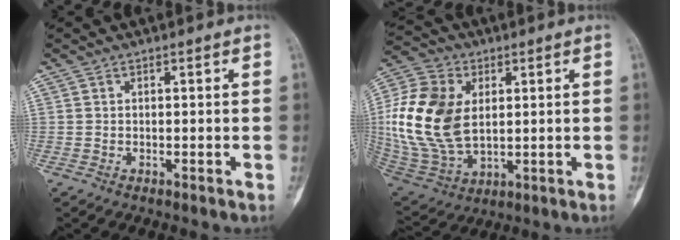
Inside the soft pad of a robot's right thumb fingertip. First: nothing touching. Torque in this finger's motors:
{"motor_torque": [1.87, 1.77, 1.50, -0.43, 0.38]}